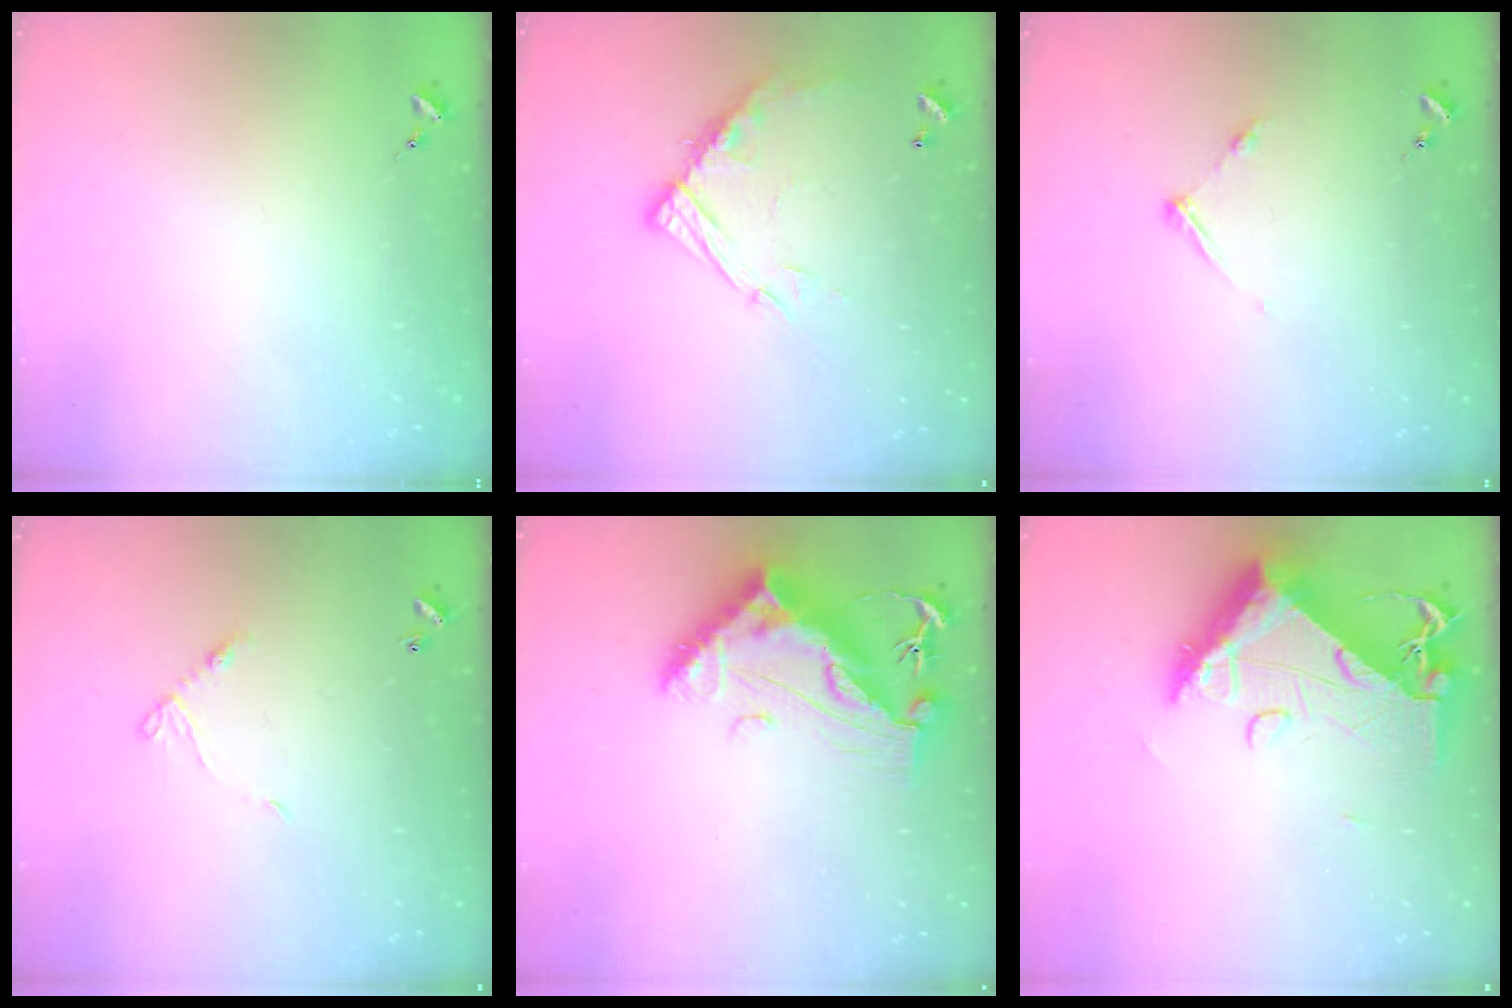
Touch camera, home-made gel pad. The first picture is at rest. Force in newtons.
{"total": 13.3, "press": 13.2, "slide": 1.2}
{"total": 5.6, "press": 5.6, "slide": 0.6}
{"total": 6.2, "press": 6.2, "slide": 0.4}
{"total": 13.5, "press": 13.4, "slide": 1.3}
{"total": 15.2, "press": 15.1, "slide": 1.3}